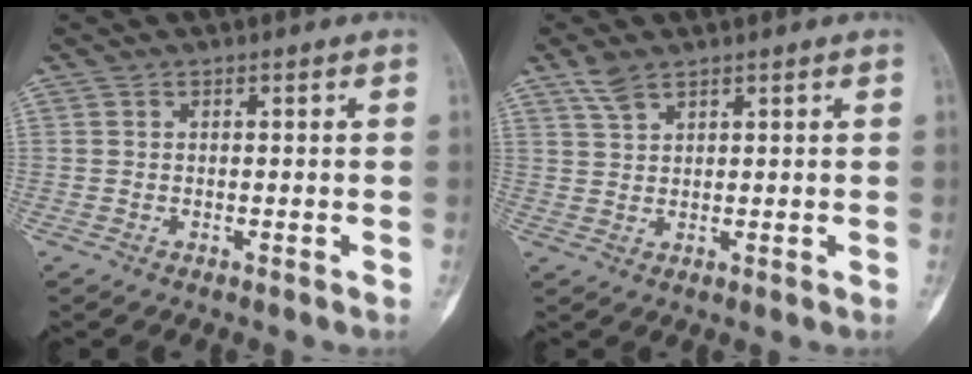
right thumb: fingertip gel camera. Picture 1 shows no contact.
{"total": 3.5, "force": [2.5, 1.4, 1.9], "torque": [-0.039, -0.001, 0.057]}